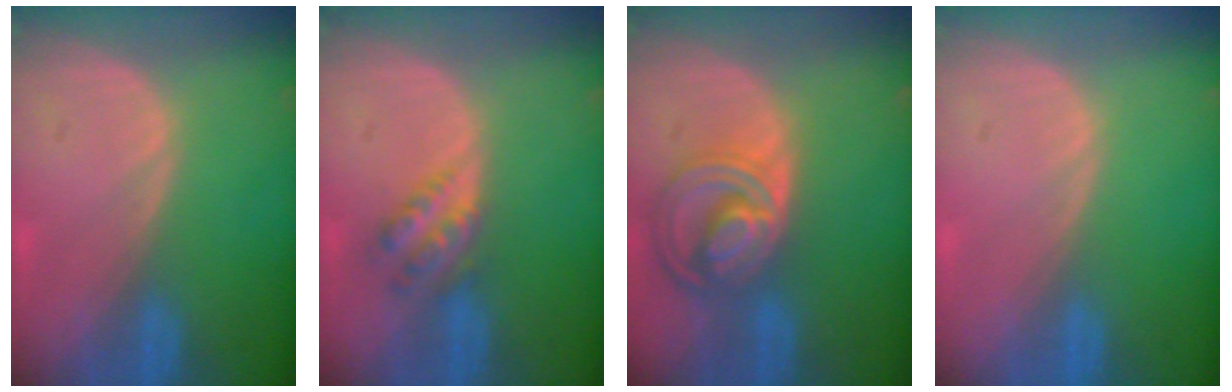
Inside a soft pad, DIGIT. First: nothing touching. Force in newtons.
{"total": 4.5, "press": 4.0, "slide": 2.0}
{"total": 8.6, "press": 7.4, "slide": 4.4}
{"total": 0.0}